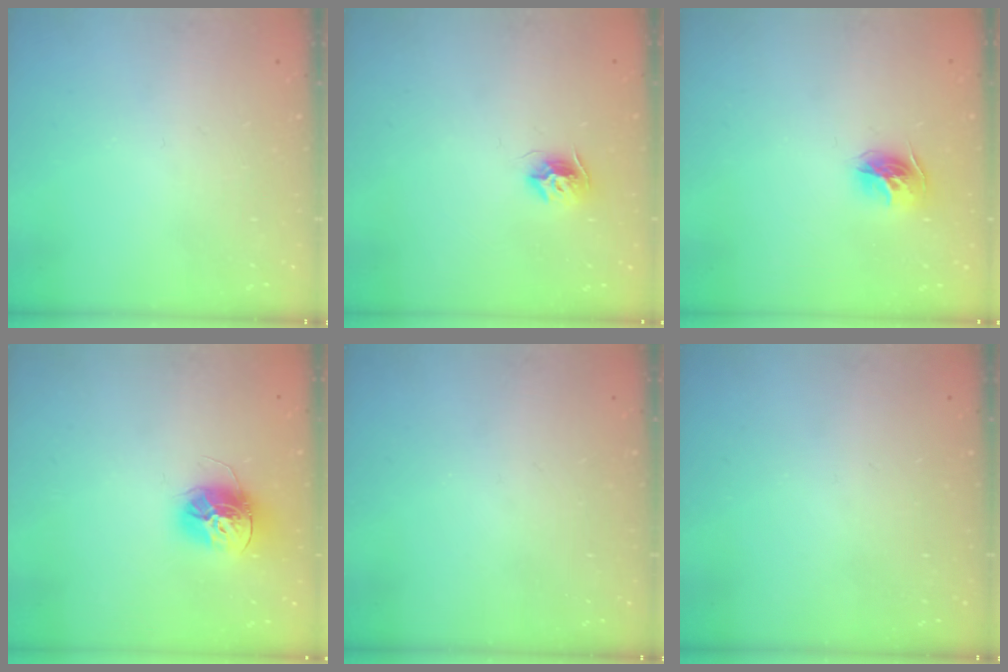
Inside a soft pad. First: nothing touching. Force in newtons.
{"total": 8.1, "press": 8.1, "slide": 0.2}
{"total": 10.3, "press": 10.3, "slide": 0.6}
{"total": 13.4, "press": 13.4, "slide": 1.2}
{"total": 0.0}
{"total": 0.0}